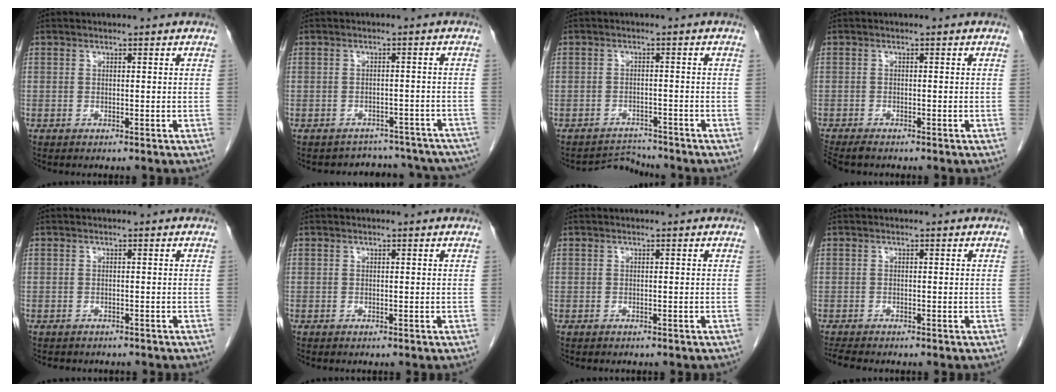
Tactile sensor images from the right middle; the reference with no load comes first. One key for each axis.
{"total": 12.1, "fx": -10.7, "fy": 5.5, "fz": 1.3, "tx": -0.006, "ty": 0.030, "tz": -0.109}
{"total": 3.1, "fx": -2.7, "fy": 0.0, "fz": -1.5, "tx": 0.027, "ty": -0.002, "tz": -0.040}
{"total": 3.7, "fx": -3.2, "fy": 0.9, "fz": 1.7, "tx": -0.028, "ty": -0.010, "tz": -0.051}
{"total": 3.9, "fx": -3.4, "fy": 1.6, "fz": 1.2, "tx": -0.022, "ty": -0.004, "tz": -0.037}
{"total": 0.0}
{"total": 1.1, "fx": -1.0, "fy": 0.4, "fz": 0.4, "tx": -0.015, "ty": -0.002, "tz": -0.010}
{"total": 2.6, "fx": -2.4, "fy": 0.2, "fz": 1.1, "tx": -0.023, "ty": -0.010, "tz": -0.038}